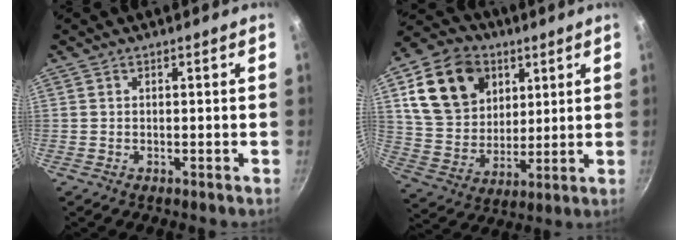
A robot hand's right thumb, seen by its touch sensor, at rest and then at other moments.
{"total": 18.7, "force": [7.2, 14.1, 10.0], "torque": [-0.159, -0.017, 0.135]}